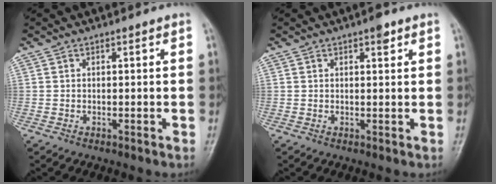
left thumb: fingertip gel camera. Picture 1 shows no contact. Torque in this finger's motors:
{"motor_torque": [0.80, -0.35, 0.29, -0.33, 0.00]}